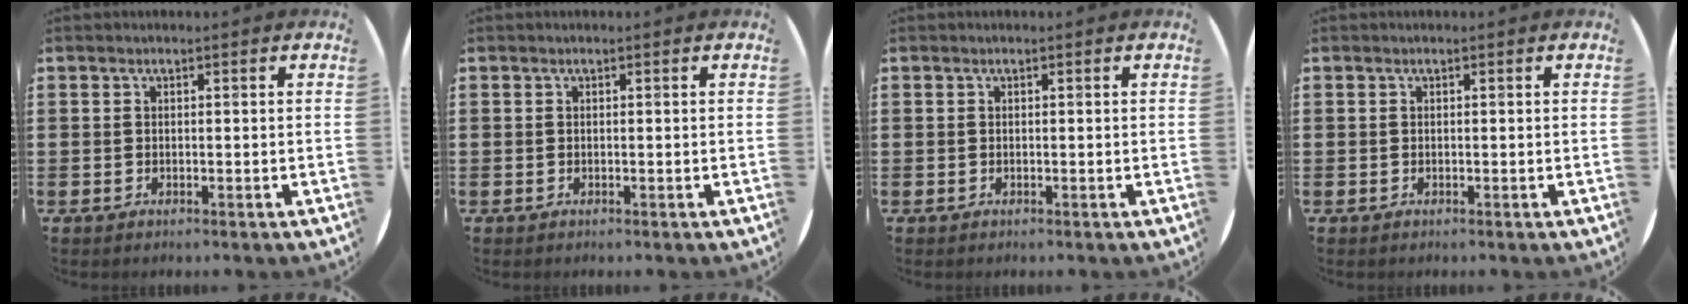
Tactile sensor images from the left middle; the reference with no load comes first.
{"total": 0.0}
{"total": 0.0}
{"total": 0.0}